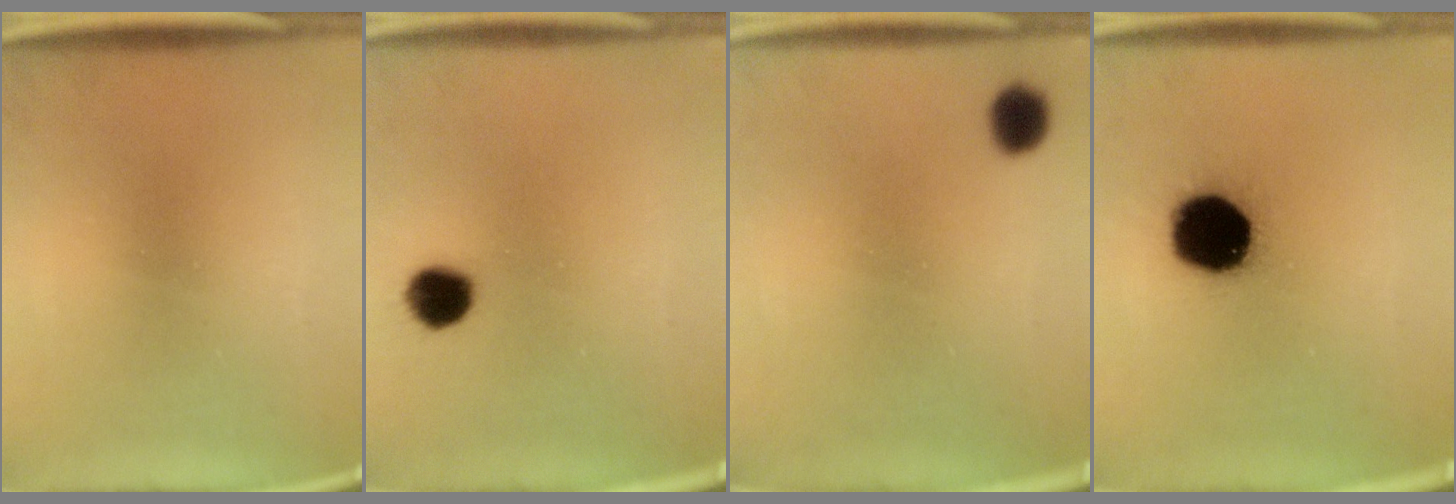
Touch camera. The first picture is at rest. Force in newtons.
{"total": 6.0}
{"total": 5.5}
{"total": 19.2}